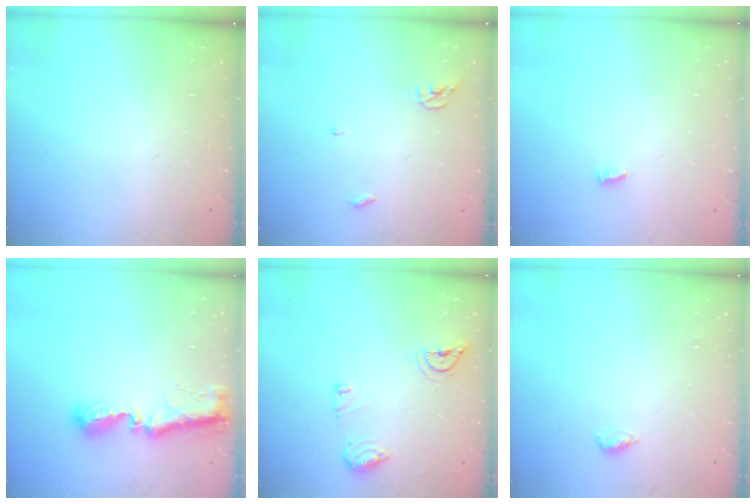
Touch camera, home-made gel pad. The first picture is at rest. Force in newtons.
{"total": 3.8, "press": 3.7, "slide": 0.2}
{"total": 3.0, "press": 3.0, "slide": 0.0}
{"total": 9.2, "press": 9.2, "slide": 0.4}
{"total": 8.5, "press": 8.5, "slide": 0.1}
{"total": 4.0, "press": 3.9, "slide": 1.1}